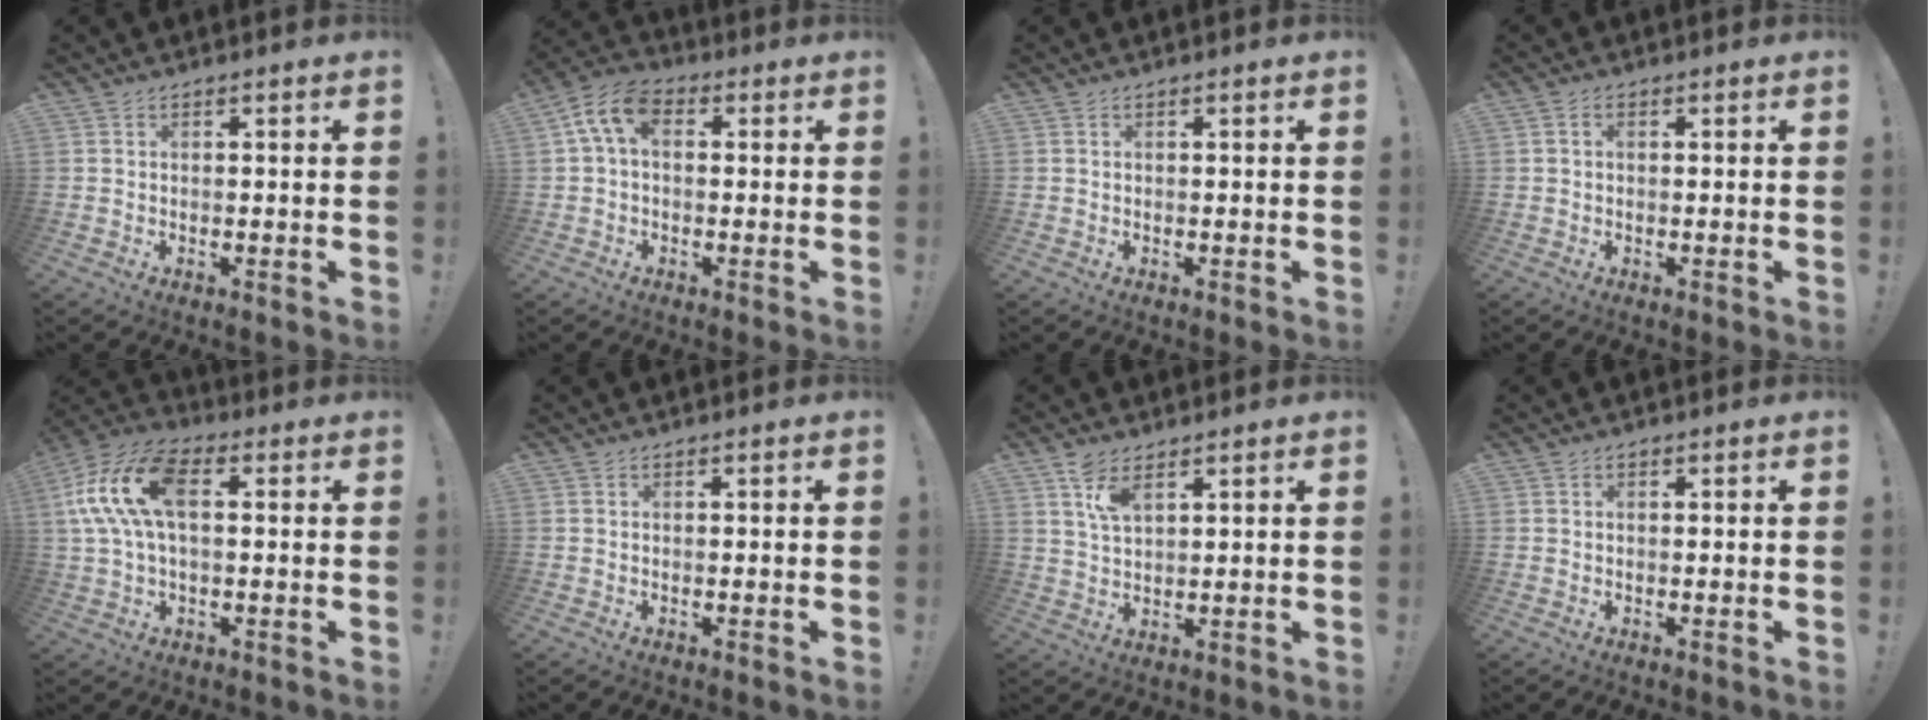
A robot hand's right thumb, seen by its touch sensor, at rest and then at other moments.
{"total": 8.5, "force": [2.0, 5.0, 6.6], "torque": [-0.133, 0.001, 0.040]}
{"total": 0.0}
{"total": 1.0, "force": [0.1, 0.6, 0.8], "torque": [-0.013, 0.002, 0.001]}
{"total": 16.6, "force": [3.5, 9.3, 13.3], "torque": [-0.268, 0.010, 0.063]}
{"total": 0.0}
{"total": 6.5, "force": [3.9, 2.7, 4.3], "torque": [-0.084, -0.011, 0.072]}
{"total": 0.0}